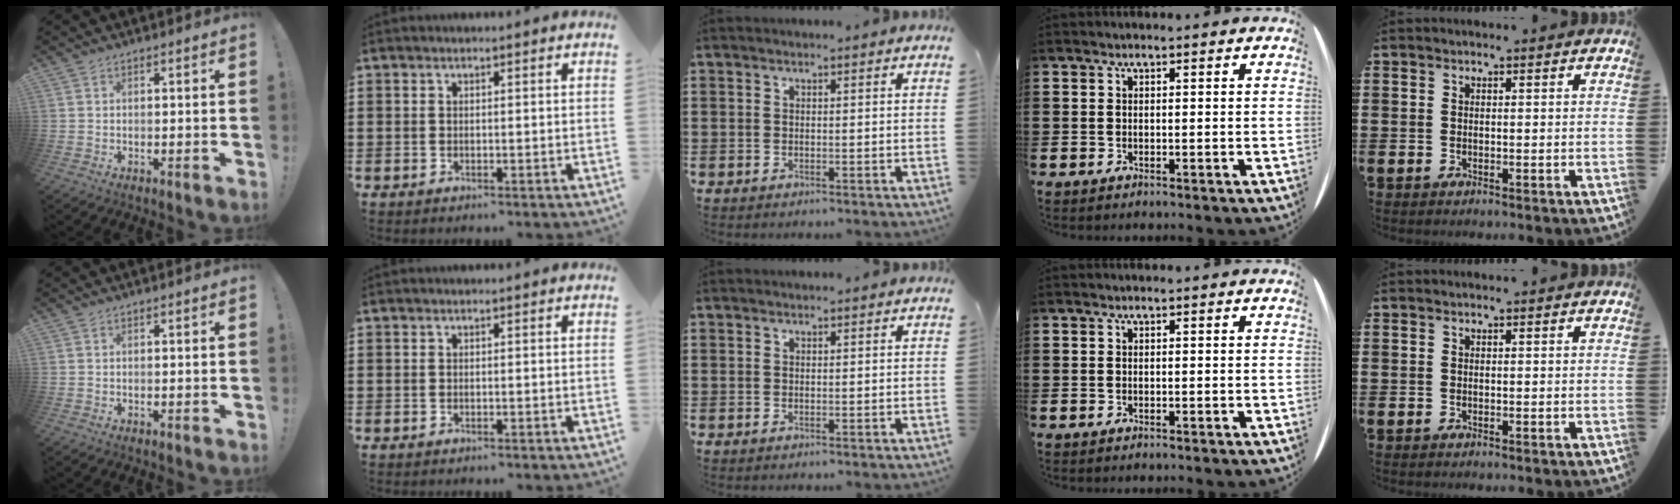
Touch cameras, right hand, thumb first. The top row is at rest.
{}